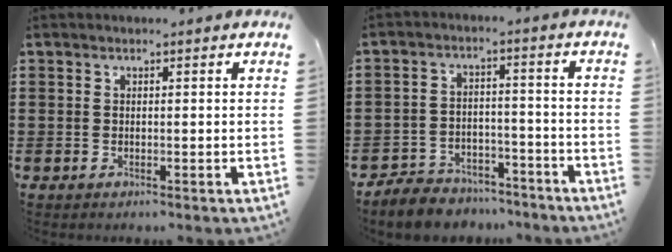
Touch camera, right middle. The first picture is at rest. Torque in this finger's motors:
{"motor_torque": [0.35, -0.32, 0.08, 0.04]}